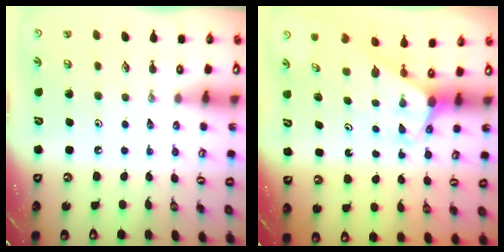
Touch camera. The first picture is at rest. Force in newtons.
{"total": 3.0, "press": 3.0, "slide": 0.2}